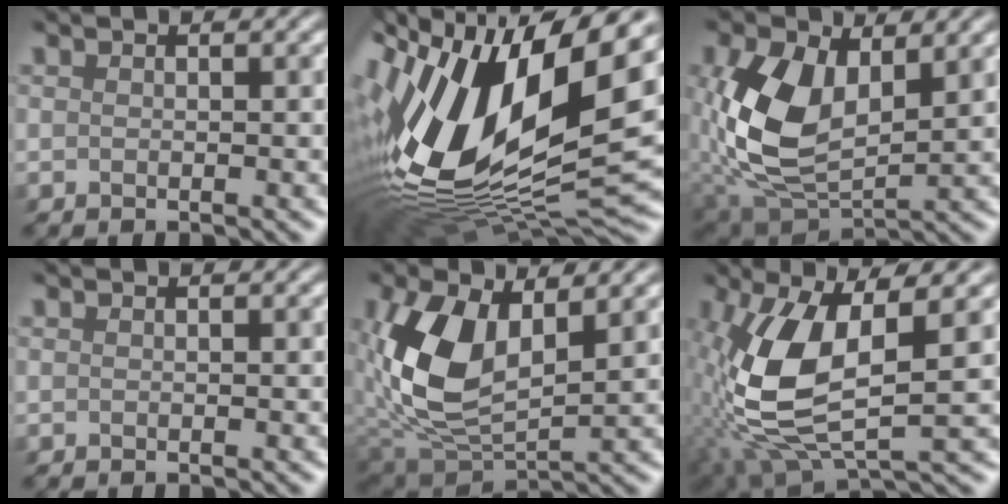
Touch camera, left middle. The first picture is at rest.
{"total": 17.3, "force": [1.4, 7.3, 15.6], "torque": [-0.331, -0.003, 0.016]}
{"total": 8.2, "force": [1.0, 4.9, 6.5], "torque": [-0.169, -0.003, 0.018]}
{"total": 0.0}
{"total": 8.7, "force": [1.5, 5.1, 6.9], "torque": [-0.181, -0.006, 0.027]}
{"total": 9.1, "force": [-0.1, 3.9, 8.3], "torque": [-0.205, -0.003, -0.001]}